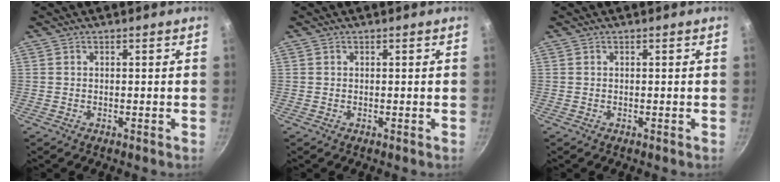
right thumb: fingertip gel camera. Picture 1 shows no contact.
{"total": 0.0}
{"total": 0.0}